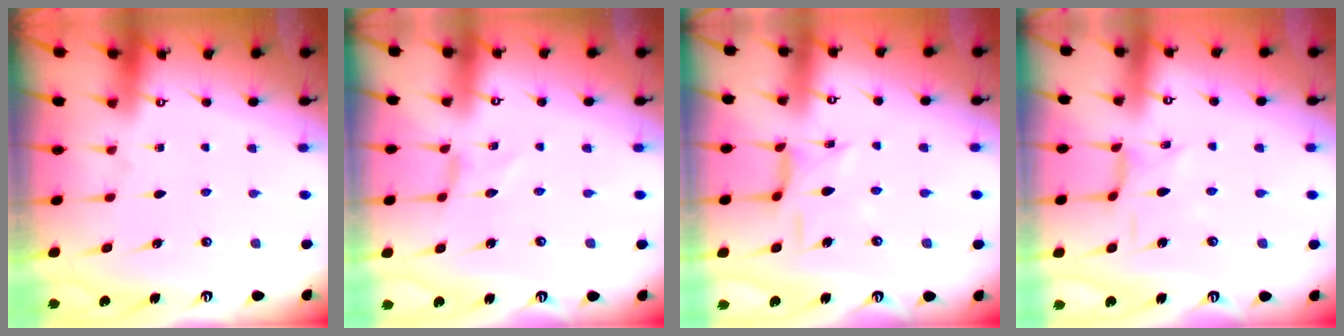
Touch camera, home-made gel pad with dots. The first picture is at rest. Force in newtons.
{"total": 0.0}
{"total": 7.2, "press": 7.2, "slide": 0.6}
{"total": 0.7, "press": 0.7, "slide": 0.1}